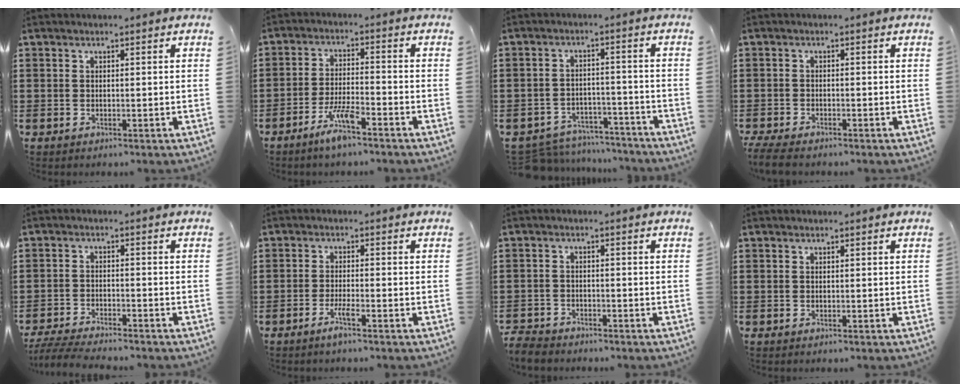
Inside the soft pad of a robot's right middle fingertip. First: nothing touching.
{"total": 5.7, "force": [-4.0, 0.8, 4.0], "torque": [-0.084, -0.003, -0.075]}
{"total": 6.0, "force": [-5.9, 1.0, 0.6], "torque": [-0.019, 0.011, -0.120]}
{"total": 2.5, "force": [-2.3, 0.2, 0.9], "torque": [-0.037, -0.006, -0.053]}
{"total": 4.4, "force": [-4.2, 0.1, 1.2], "torque": [-0.034, -0.009, -0.087]}
{"total": 2.7, "force": [-1.7, 0.1, 2.1], "torque": [-0.045, -0.004, -0.032]}
{"total": 3.1, "force": [-3.0, 0.5, 0.1], "torque": [-0.014, -0.002, -0.067]}
{"total": 0.0}